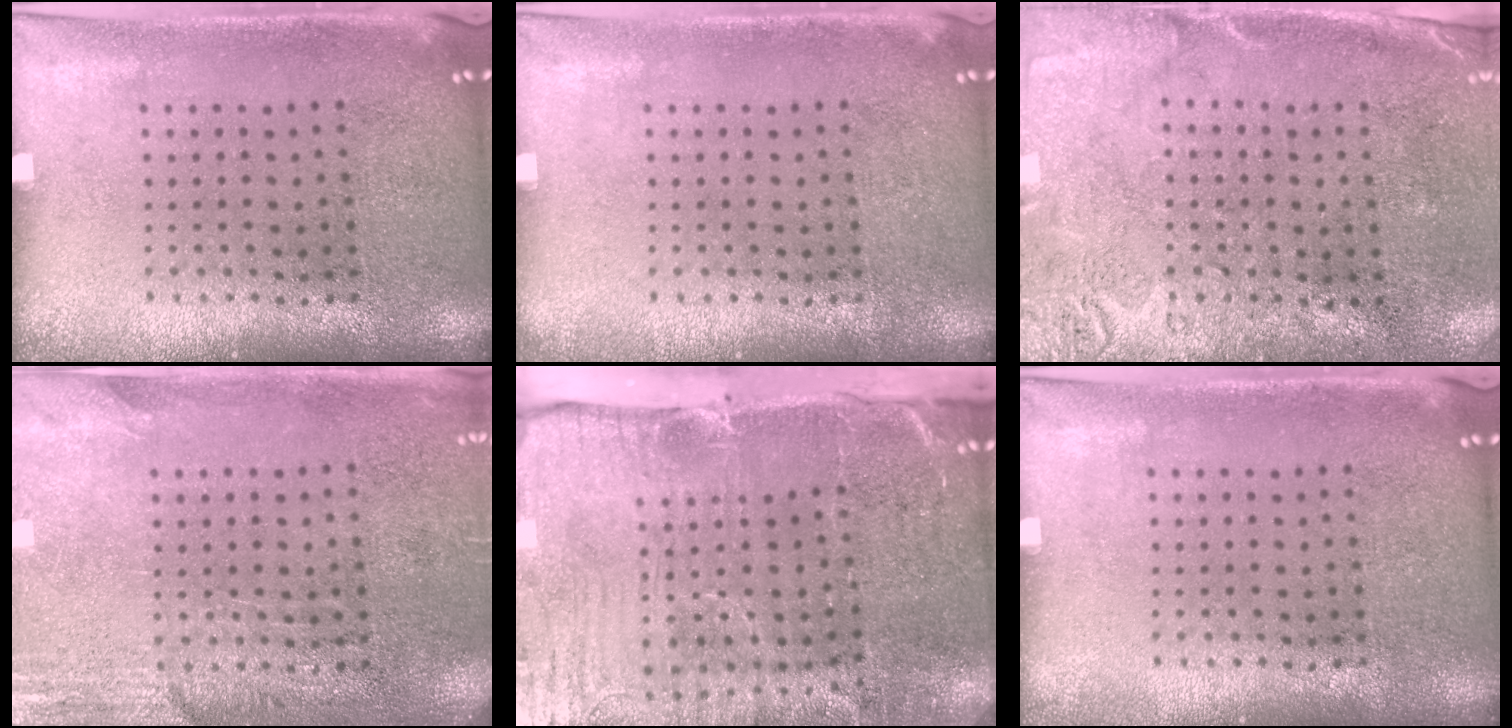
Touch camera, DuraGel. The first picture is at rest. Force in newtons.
{"total": 0.0}
{"total": 2.8, "press": 2.2, "slide": 1.7}
{"total": 2.8, "press": 2.4, "slide": 1.3}
{"total": 5.3, "press": 4.4, "slide": 2.9}
{"total": 0.0}